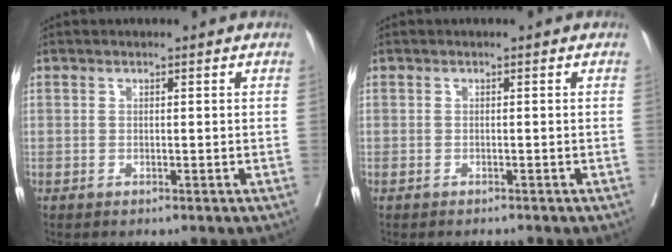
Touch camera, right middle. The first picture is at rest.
{"total": 0.9, "force": [-0.8, 0.3, 0.3], "torque": [-0.009, -0.003, -0.011]}